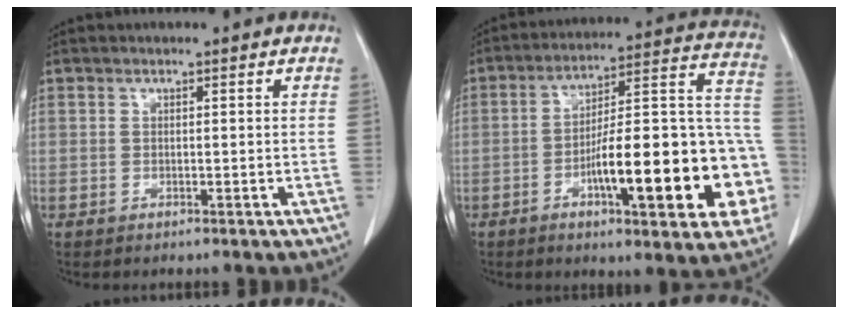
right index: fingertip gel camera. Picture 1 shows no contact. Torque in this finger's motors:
{"motor_torque": [1.33, -0.81, 0.63, 0.21]}